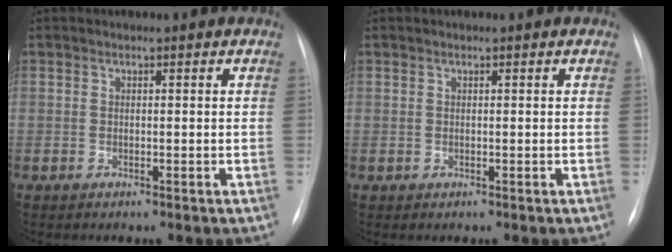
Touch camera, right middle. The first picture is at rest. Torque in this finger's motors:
{"motor_torque": [-0.07, 0.00, 0.05, 0.01]}